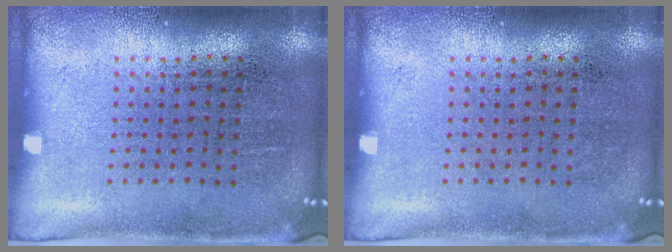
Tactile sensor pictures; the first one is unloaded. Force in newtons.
{"total": 0.0}